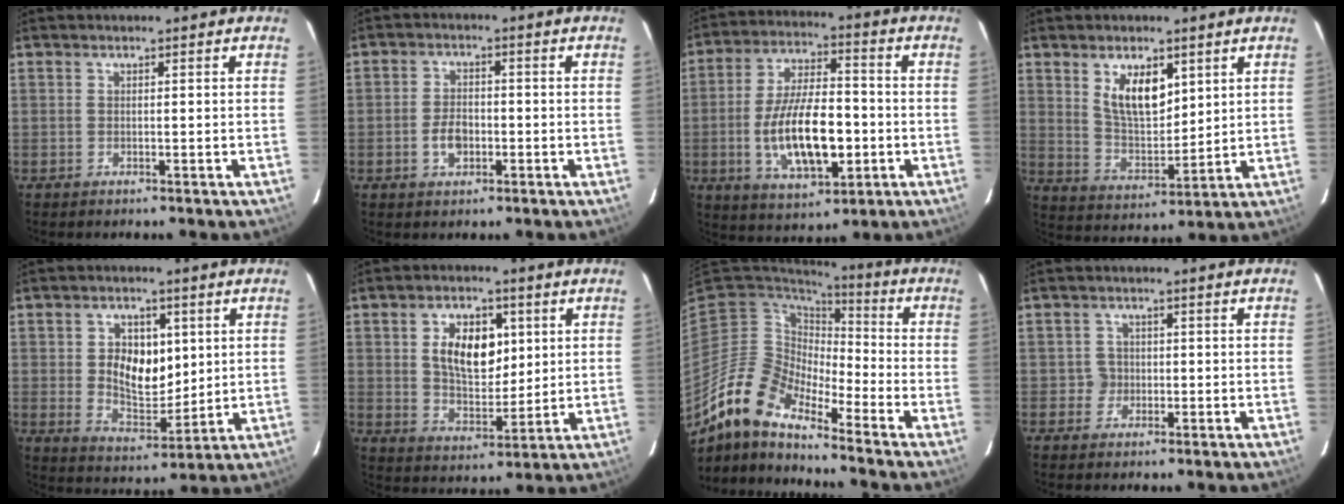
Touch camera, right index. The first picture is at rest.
{"total": 4.3, "force": [-1.5, 2.8, 3.0], "torque": [-0.061, 0.005, -0.023]}
{"total": 16.0, "force": [-3.4, 6.7, 14.1], "torque": [-0.272, 0.000, -0.048]}
{"total": 9.5, "force": [4.5, 4.5, 7.0], "torque": [-0.122, -0.001, 0.096]}
{"total": 9.9, "force": [1.8, 6.6, 7.1], "torque": [-0.127, 0.002, 0.041]}
{"total": 10.7, "force": [3.0, 6.2, 8.2], "torque": [-0.146, 0.011, 0.059]}
{"total": 12.2, "force": [-10.1, 3.7, 5.7], "torque": [-0.091, -0.004, -0.208]}
{"total": 2.3, "force": [-0.6, 2.2, -0.2], "torque": [0.008, 0.012, -0.008]}